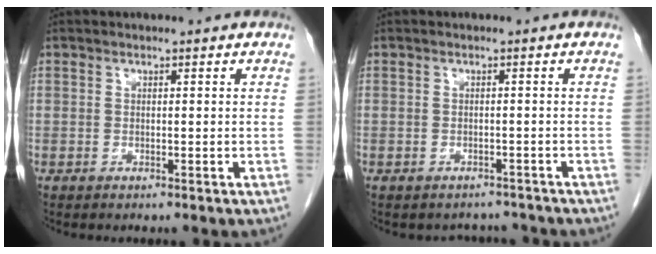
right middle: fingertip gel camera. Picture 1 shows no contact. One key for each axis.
{"total": 3.1, "fx": -2.8, "fy": 1.3, "fz": -0.3, "tx": 0.005, "ty": 0.005, "tz": -0.037}